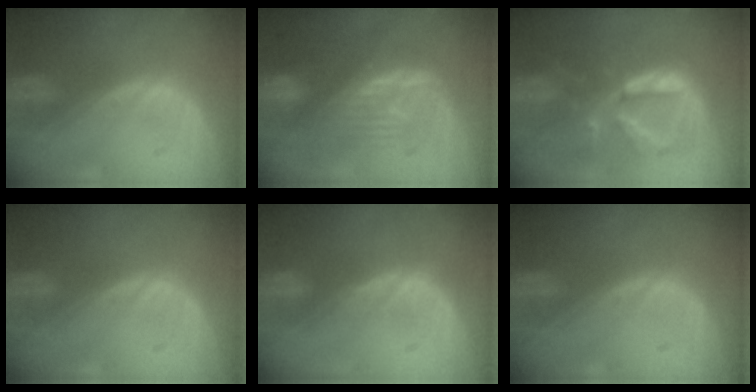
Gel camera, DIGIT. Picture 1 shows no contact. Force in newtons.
{"total": 9.4, "press": 8.8, "slide": 3.5}
{"total": 9.5, "press": 8.8, "slide": 3.6}
{"total": 0.0}
{"total": 2.8, "press": 2.3, "slide": 1.7}
{"total": 0.0}